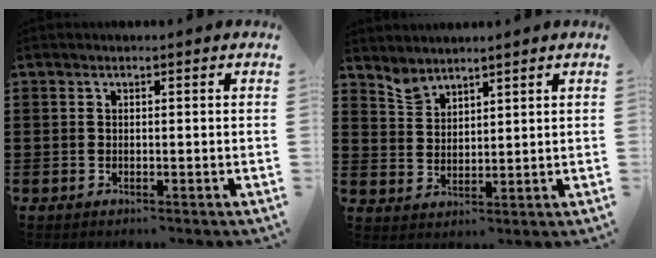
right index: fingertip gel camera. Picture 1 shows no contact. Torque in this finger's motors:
{"motor_torque": [-0.51, 0.94, 0.01, 0.00]}